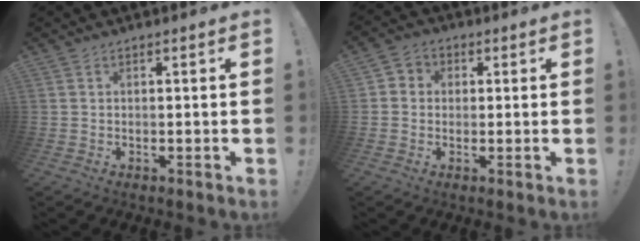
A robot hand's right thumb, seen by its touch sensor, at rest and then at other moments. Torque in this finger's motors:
{"motor_torque": [-0.01, -0.01, -0.08, -0.09, 0.09]}